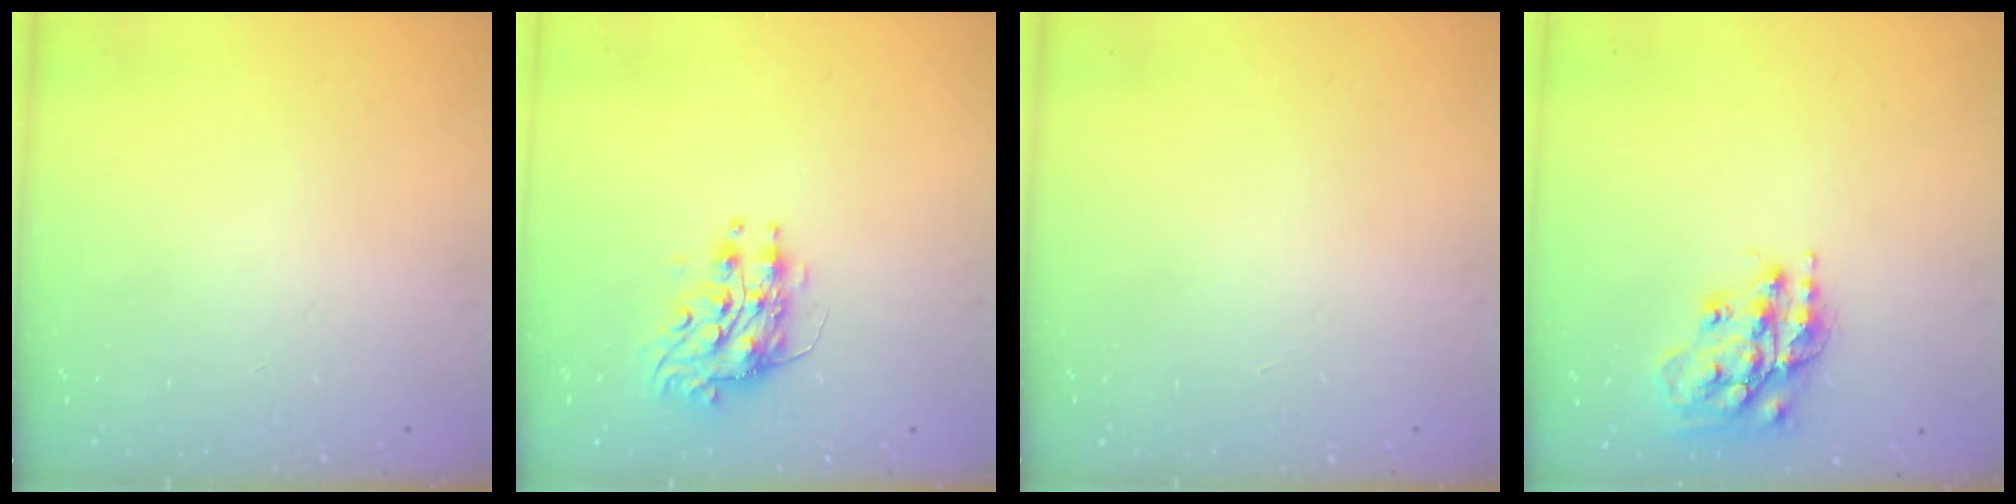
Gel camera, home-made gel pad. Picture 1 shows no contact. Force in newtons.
{"total": 8.1, "press": 8.1, "slide": 0.2}
{"total": 0.0}
{"total": 16.1, "press": 16.0, "slide": 1.3}